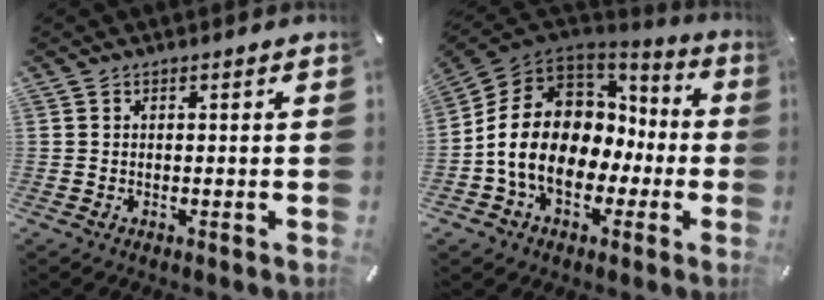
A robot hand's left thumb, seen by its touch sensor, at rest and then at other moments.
{"total": 15.7, "force": [-2.2, 12.6, 9.2], "torque": [-0.194, 0.009, -0.034]}